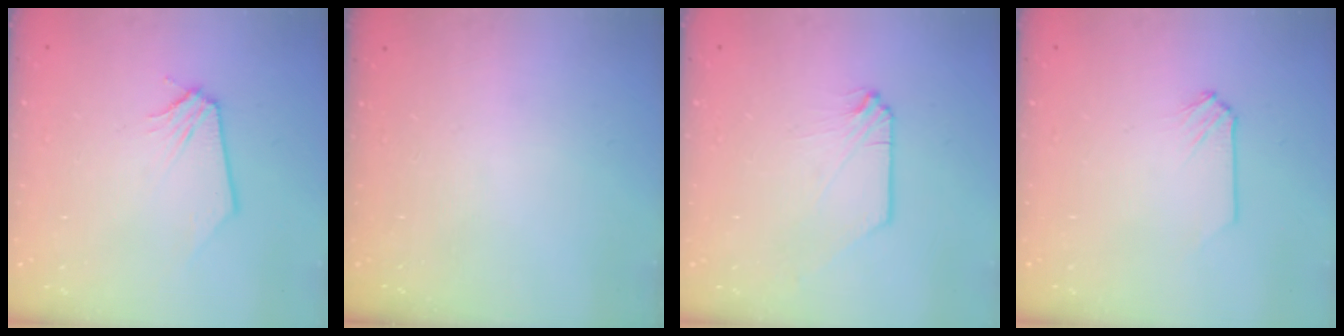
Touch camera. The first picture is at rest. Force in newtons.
{"total": 0.0}
{"total": 0.0}
{"total": 0.0}